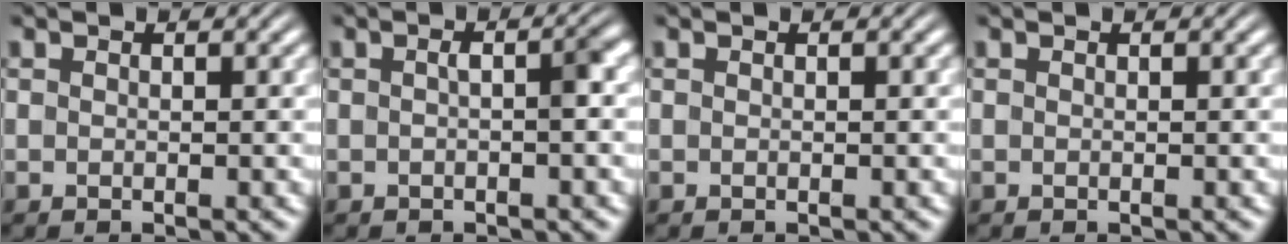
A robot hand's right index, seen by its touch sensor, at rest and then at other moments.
{"total": 1.8, "force": [-0.3, 0.3, 1.7], "torque": [-0.019, 0.006, -0.007]}
{"total": 0.0}
{"total": 0.0}